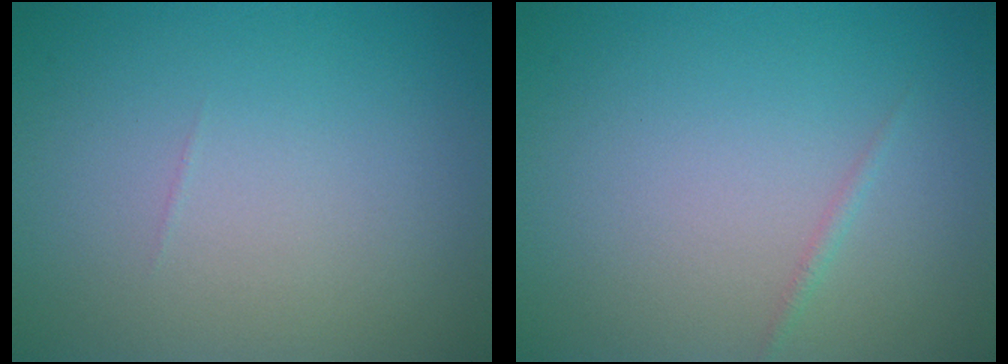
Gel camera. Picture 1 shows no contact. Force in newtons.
{"total": 0.6, "press": 0.6, "slide": 0.1}